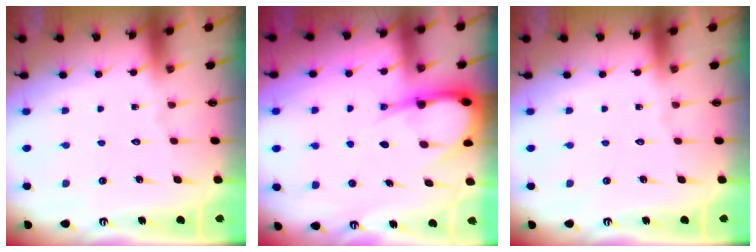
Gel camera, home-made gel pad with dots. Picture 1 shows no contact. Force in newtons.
{"total": 8.0, "press": 8.0, "slide": 0.9}
{"total": 0.0}